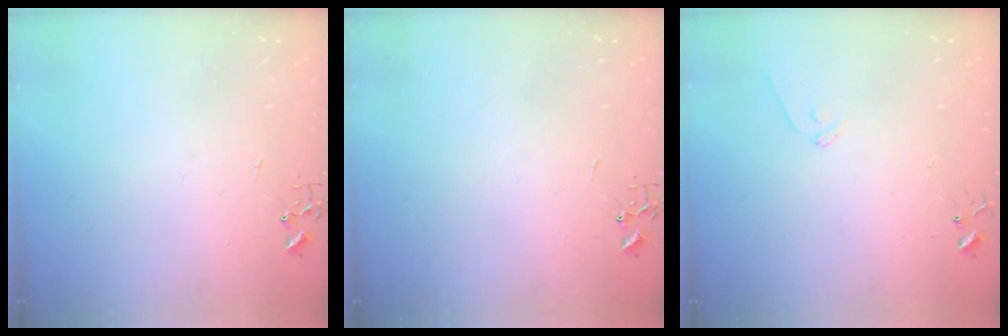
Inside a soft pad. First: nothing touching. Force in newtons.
{"total": 0.0}
{"total": 8.1, "press": 8.0, "slide": 0.8}